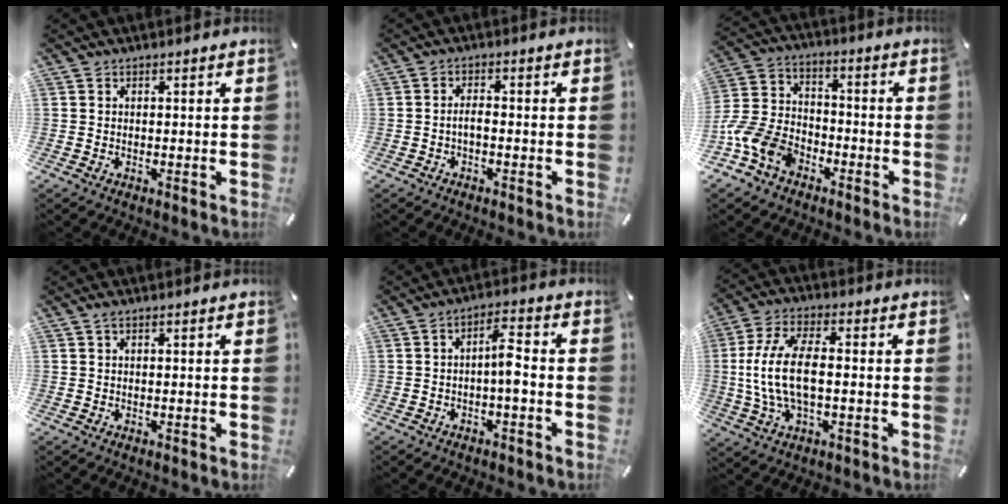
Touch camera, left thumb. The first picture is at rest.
{"total": 2.4, "force": [-1.0, 0.8, 2.0], "torque": [-0.043, 0.003, -0.022]}
{"total": 12.4, "force": [-7.2, 8.4, 5.7], "torque": [-0.120, 0.043, -0.132]}
{"total": 0.8, "force": [0.3, 0.1, 0.7], "torque": [-0.014, 0.001, 0.004]}
{"total": 6.0, "force": [-1.2, 1.9, 5.6], "torque": [-0.098, 0.016, -0.022]}
{"total": 13.1, "force": [-0.7, 6.3, 11.5], "torque": [-0.247, -0.004, -0.013]}